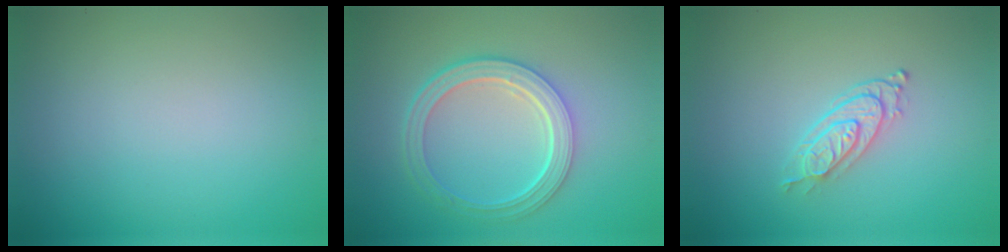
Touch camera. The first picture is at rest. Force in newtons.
{"total": 5.2, "press": 3.8, "slide": 3.4}
{"total": 2.8, "press": 2.2, "slide": 1.7}